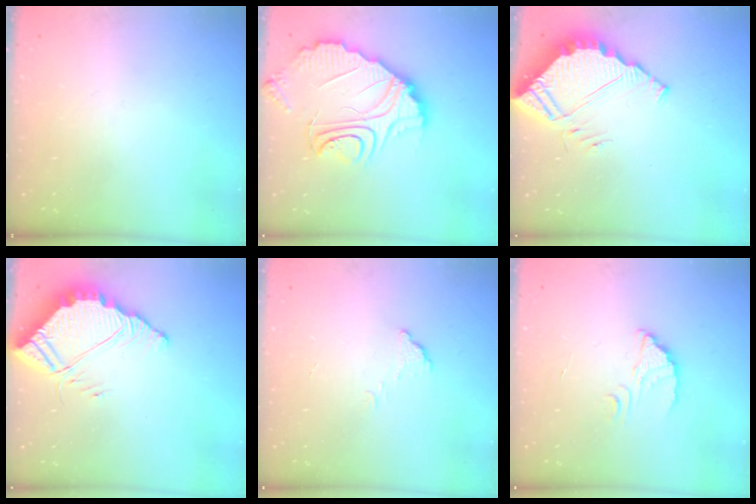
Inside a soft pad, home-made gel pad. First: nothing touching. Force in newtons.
{"total": 13.6, "press": 13.6, "slide": 1.2}
{"total": 6.0, "press": 6.0, "slide": 0.4}
{"total": 8.9, "press": 8.9, "slide": 0.6}
{"total": 3.4, "press": 3.4, "slide": 0.2}
{"total": 2.5, "press": 2.5, "slide": 0.1}